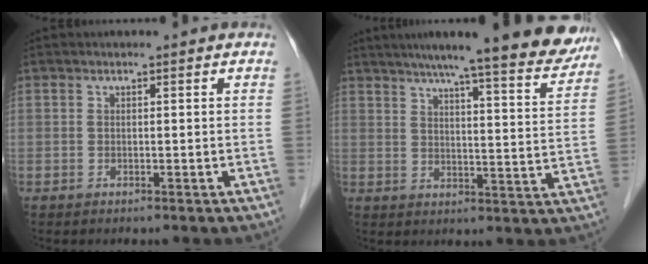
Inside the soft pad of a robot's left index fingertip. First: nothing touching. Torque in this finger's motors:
{"motor_torque": [0.30, -0.68, 0.73, 0.18]}